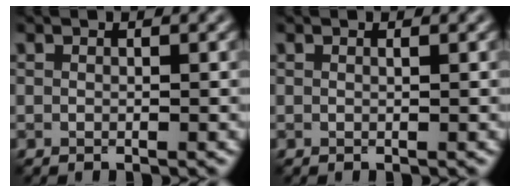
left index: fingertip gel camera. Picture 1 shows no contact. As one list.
[{"total": 0.0}]